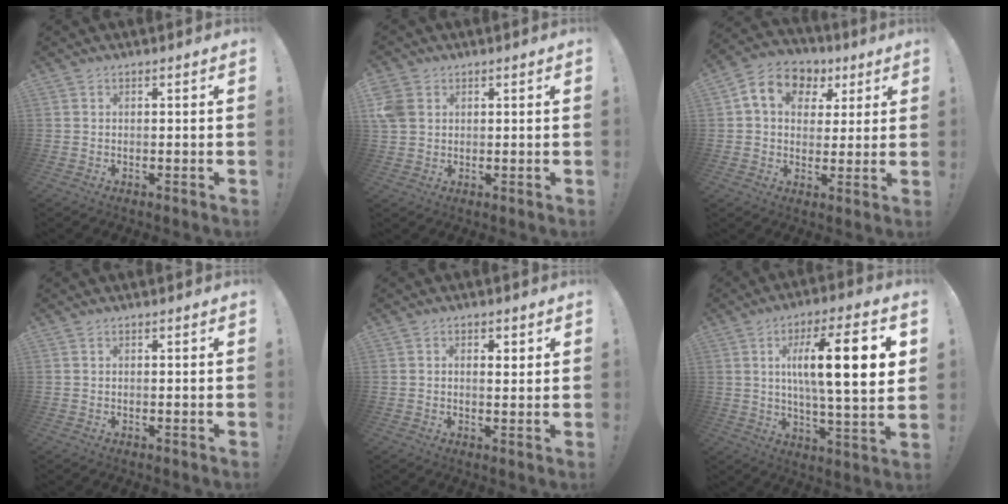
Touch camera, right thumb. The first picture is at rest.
{"total": 5.8, "force": [1.9, 4.6, 2.9], "torque": [-0.067, 0.002, 0.039]}
{"total": 12.3, "force": [4.8, 9.4, 6.4], "torque": [-0.089, -0.012, 0.091]}
{"total": 0.0}
{"total": 2.1, "force": [0.7, 1.2, 1.6], "torque": [-0.008, -0.005, 0.007]}
{"total": 18.8, "force": [4.1, 4.2, 17.9], "torque": [-0.272, -0.007, 0.046]}